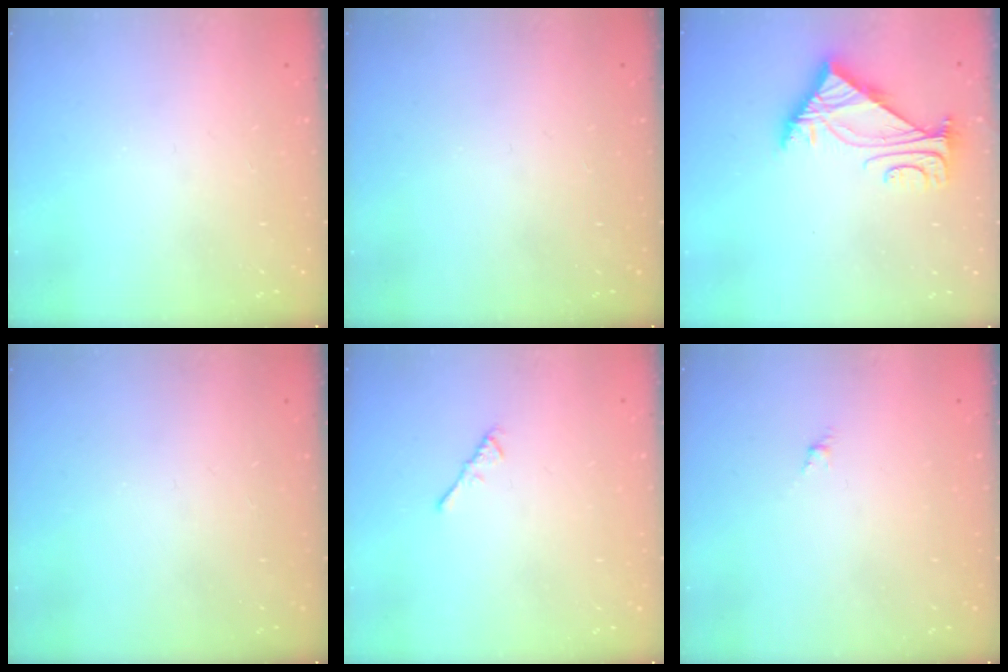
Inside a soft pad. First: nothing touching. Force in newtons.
{"total": 0.0}
{"total": 5.4, "press": 5.3, "slide": 0.9}
{"total": 0.0}
{"total": 1.1, "press": 1.0, "slide": 0.4}
{"total": 1.1, "press": 1.0, "slide": 0.5}